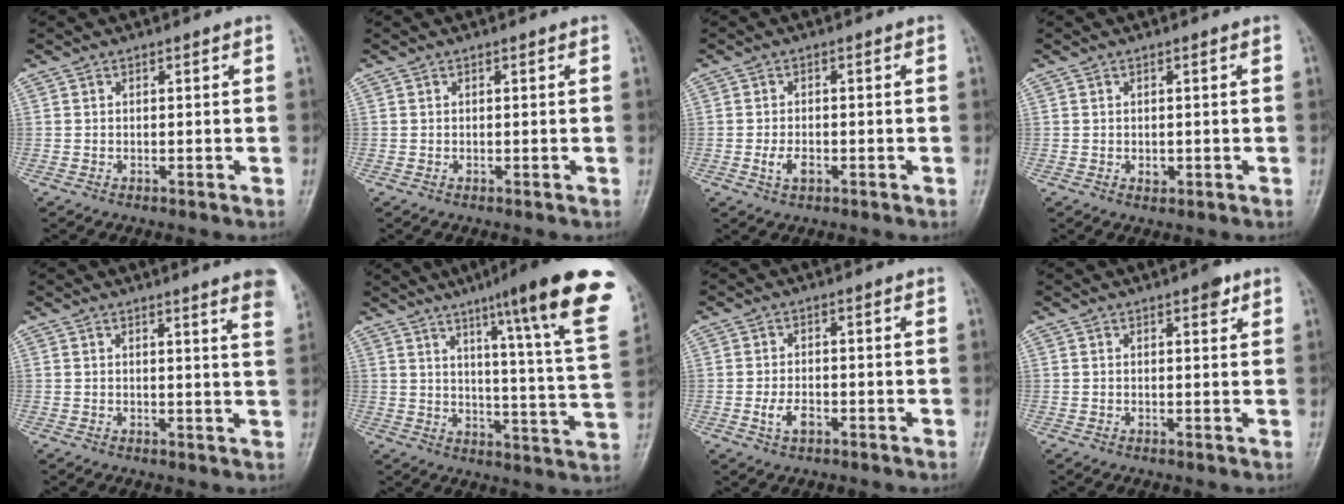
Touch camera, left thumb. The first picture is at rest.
{"total": 0.0}
{"total": 3.0, "force": [-1.1, 1.7, 2.2], "torque": [-0.044, 0.005, -0.018]}
{"total": 1.4, "force": [-0.2, 1.1, 0.9], "torque": [-0.007, 0.000, -0.001]}
{"total": 7.4, "force": [5.1, 0.2, 5.3], "torque": [-0.051, -0.018, 0.045]}
{"total": 24.1, "force": [14.0, 2.4, 19.5], "torque": [-0.252, -0.054, 0.182]}
{"total": 3.4, "force": [-1.3, 1.9, 2.5], "torque": [-0.049, 0.007, -0.022]}
{"total": 2.5, "force": [1.5, 0.9, 1.7], "torque": [-0.018, -0.005, 0.018]}